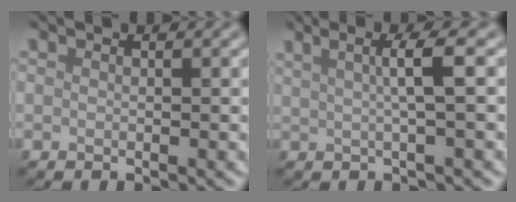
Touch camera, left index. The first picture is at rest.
{"total": 3.5, "force": [0.9, 0.7, 3.3], "torque": [-0.048, 0.006, 0.014]}